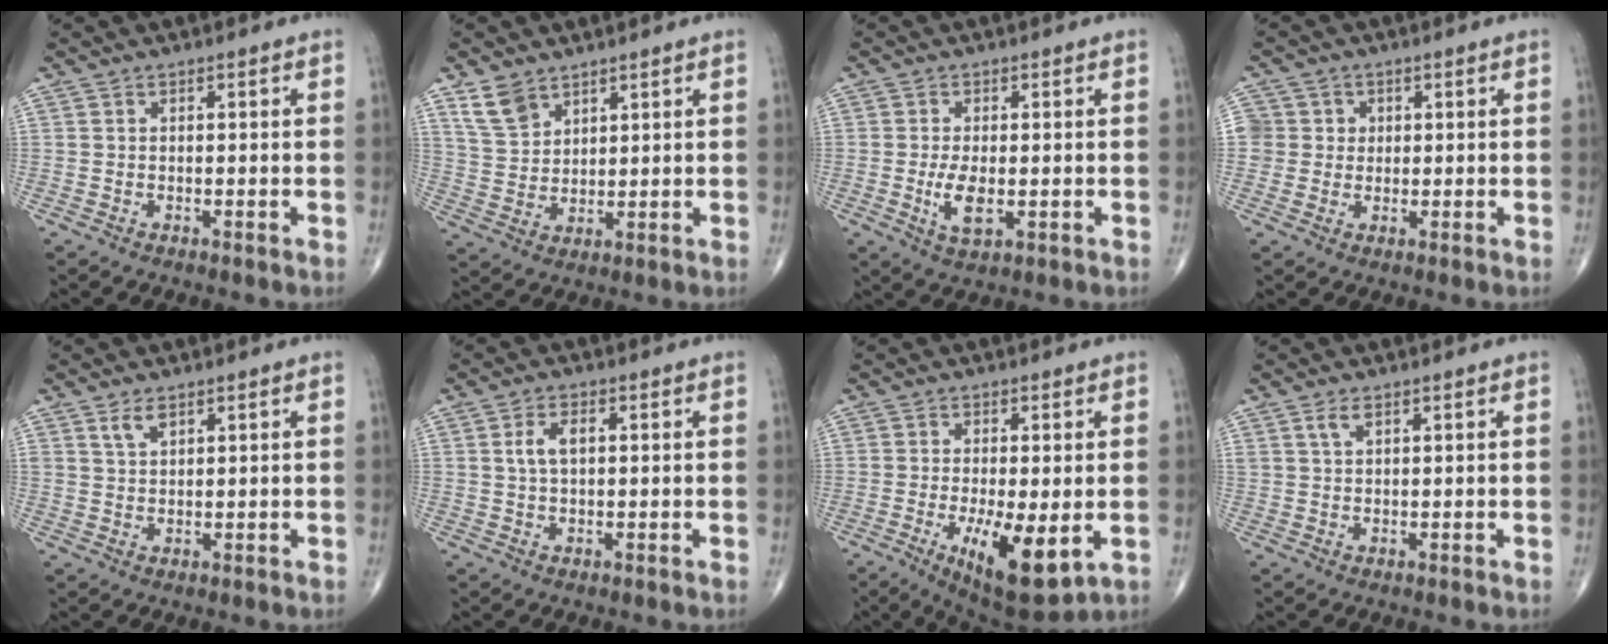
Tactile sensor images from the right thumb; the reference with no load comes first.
{"total": 6.3, "force": [4.3, 3.7, 2.6], "torque": [-0.037, -0.020, 0.095]}
{"total": 5.3, "force": [-0.8, 2.4, 4.6], "torque": [-0.083, -0.010, -0.010]}
{"total": 4.7, "force": [0.7, 4.7, 0.2], "torque": [0.031, 0.006, 0.009]}
{"total": 2.9, "force": [1.8, 1.4, 1.7], "torque": [-0.029, -0.007, 0.040]}
{"total": 4.1, "force": [0.9, 2.1, 3.4], "torque": [-0.071, 0.005, 0.017]}
{"total": 11.8, "force": [-3.1, 4.0, 10.7], "torque": [-0.167, -0.024, -0.039]}
{"total": 2.2, "force": [1.2, 1.0, 1.5], "torque": [-0.032, 0.001, 0.028]}